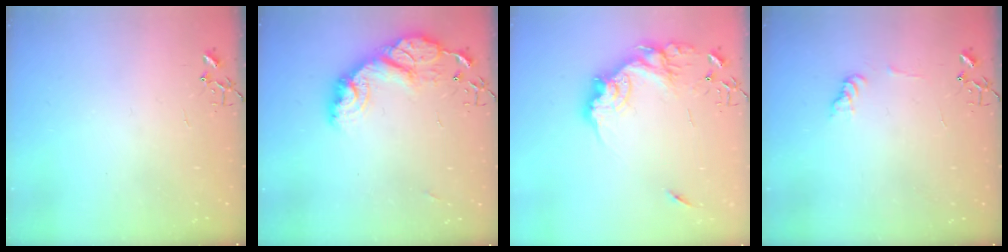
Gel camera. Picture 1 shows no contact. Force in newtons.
{"total": 15.7, "press": 15.6, "slide": 1.2}
{"total": 18.4, "press": 18.3, "slide": 1.7}
{"total": 6.1, "press": 6.1, "slide": 0.4}